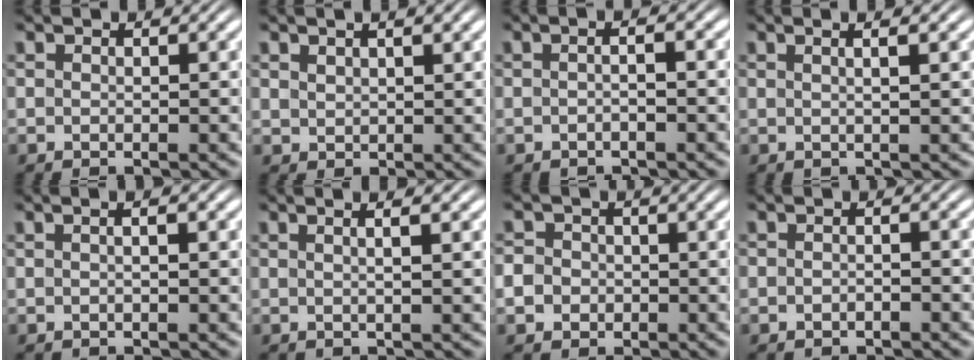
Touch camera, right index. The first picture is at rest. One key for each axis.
{"total": 1.2, "fx": 1.1, "fy": 0.3, "fz": 0.4, "tx": -0.003, "ty": -0.002, "tz": 0.030}
{"total": 1.5, "fx": -0.4, "fy": 0.3, "fz": 1.4, "tx": -0.017, "ty": 0.006, "tz": -0.014}
{"total": 2.0, "fx": 0.8, "fy": -0.1, "fz": 1.8, "tx": -0.019, "ty": 0.007, "tz": 0.012}
{"total": 1.4, "fx": 0.0, "fy": 0.3, "fz": 1.3, "tx": -0.014, "ty": 0.007, "tz": -0.004}
{"total": 1.7, "fx": 0.6, "fy": -0.2, "fz": 1.6, "tx": -0.019, "ty": 0.005, "tz": 0.007}
{"total": 3.9, "fx": -1.0, "fy": 3.6, "fz": 1.1, "tx": -0.036, "ty": -0.012, "tz": -0.020}
{"total": 1.0, "fx": -0.8, "fy": 0.4, "fz": 0.4, "tx": -0.010, "ty": 0.002, "tz": -0.017}